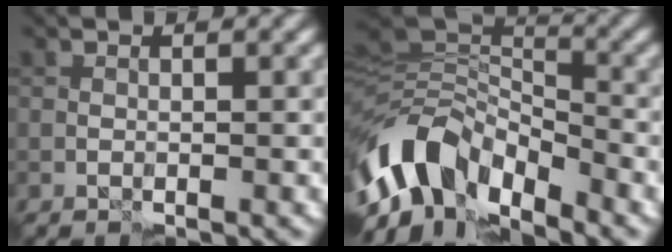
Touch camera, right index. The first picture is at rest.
{"total": 8.8, "force": [-4.9, 5.0, 5.3], "torque": [-0.089, -0.004, -0.095]}